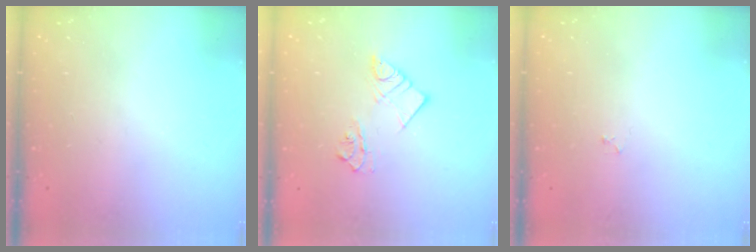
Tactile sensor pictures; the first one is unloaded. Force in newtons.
{"total": 7.1, "press": 7.1, "slide": 0.2}
{"total": 2.2, "press": 2.1, "slide": 0.3}